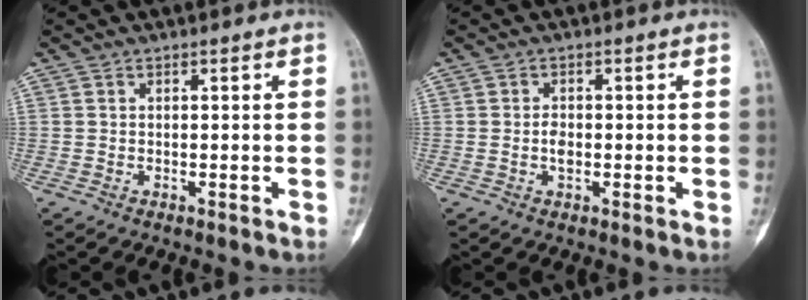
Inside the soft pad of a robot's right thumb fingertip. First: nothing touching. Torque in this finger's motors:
{"motor_torque": [0.62, 0.48, 0.27, 0.03, 0.00]}